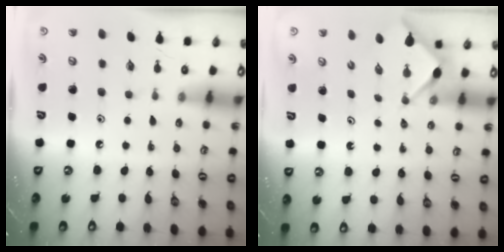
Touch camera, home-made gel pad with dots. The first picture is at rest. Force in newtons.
{"total": 2.8, "press": 2.8, "slide": 0.3}